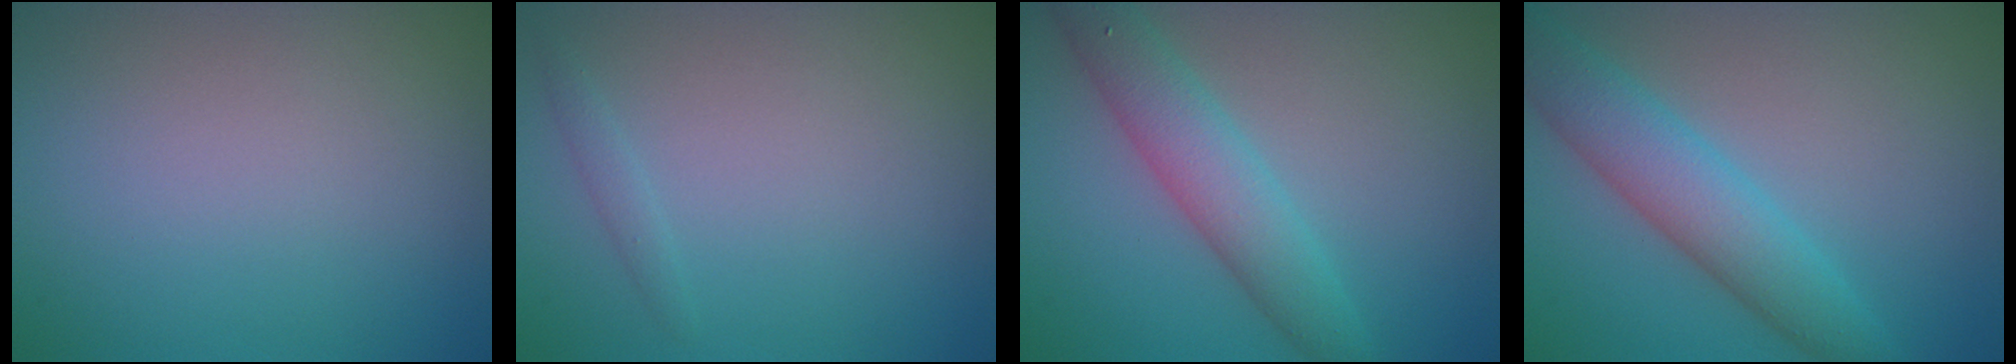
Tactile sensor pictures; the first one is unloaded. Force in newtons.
{"total": 0.8, "press": 0.8, "slide": 0.1}
{"total": 4.3, "press": 4.3, "slide": 0.1}
{"total": 5.4, "press": 5.4, "slide": 0.1}